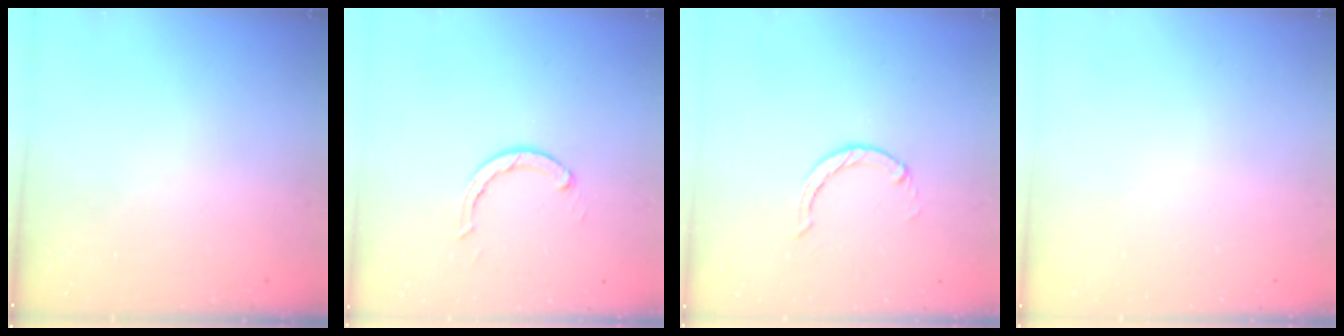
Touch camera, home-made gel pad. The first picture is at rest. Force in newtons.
{"total": 2.9, "press": 2.9, "slide": 0.5}
{"total": 0.0}
{"total": 2.4, "press": 2.4, "slide": 0.2}